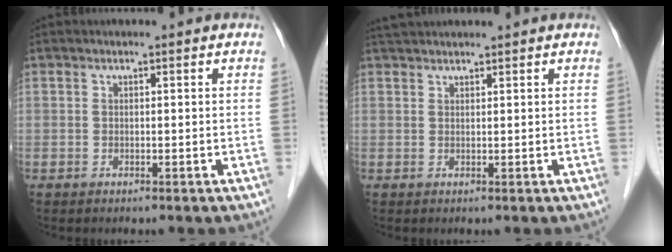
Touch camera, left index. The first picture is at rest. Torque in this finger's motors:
{"motor_torque": [0.09, -0.01, 0.03, 0.01]}